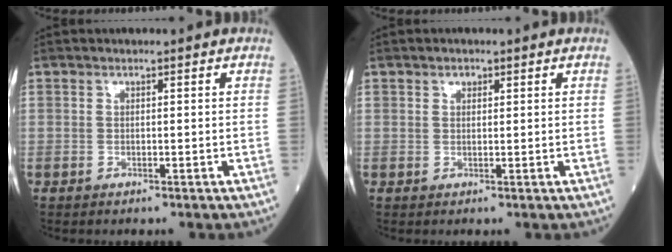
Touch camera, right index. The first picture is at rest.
{"total": 1.1, "force": [0.6, 0.8, 0.5], "torque": [-0.007, -0.001, 0.010]}